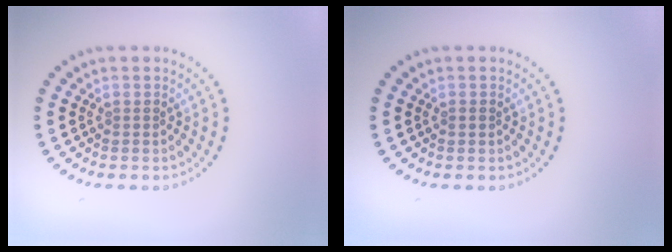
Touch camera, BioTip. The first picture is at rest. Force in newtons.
{"total": 0.6, "press": 0.6, "slide": 0.2}